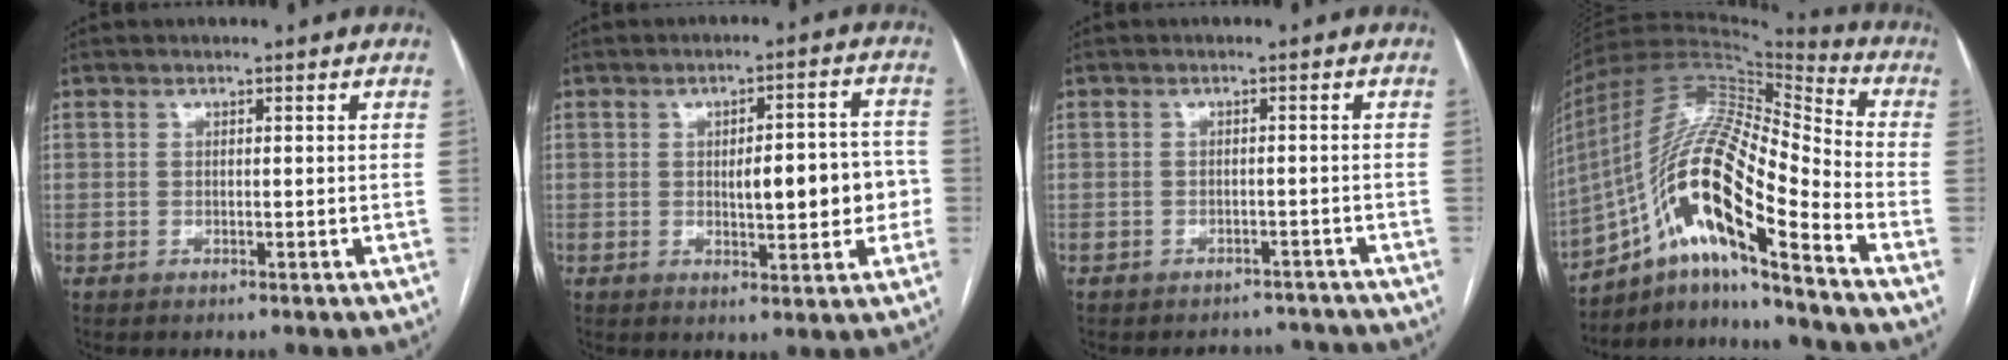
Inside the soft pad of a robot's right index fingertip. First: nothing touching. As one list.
[{"total": 8.7, "force": [-0.8, 2.8, 8.2], "torque": [-0.108, 0.022, -0.002]}, {"total": 4.4, "force": [-4.1, 1.7, -0.6], "torque": [0.013, 0.011, -0.048]}, {"total": 20.6, "force": [-10.6, 3.7, 17.3], "torque": [-0.356, 0.009, -0.188]}]